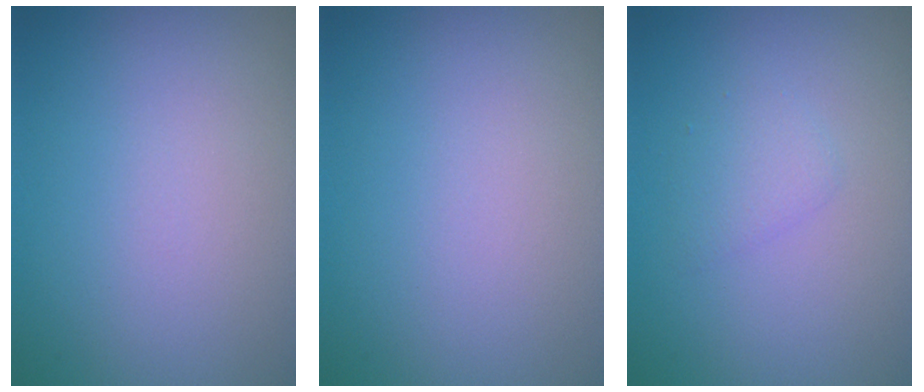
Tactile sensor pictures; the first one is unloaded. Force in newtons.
{"total": 0.0}
{"total": 1.4, "press": 1.4, "slide": 0.0}